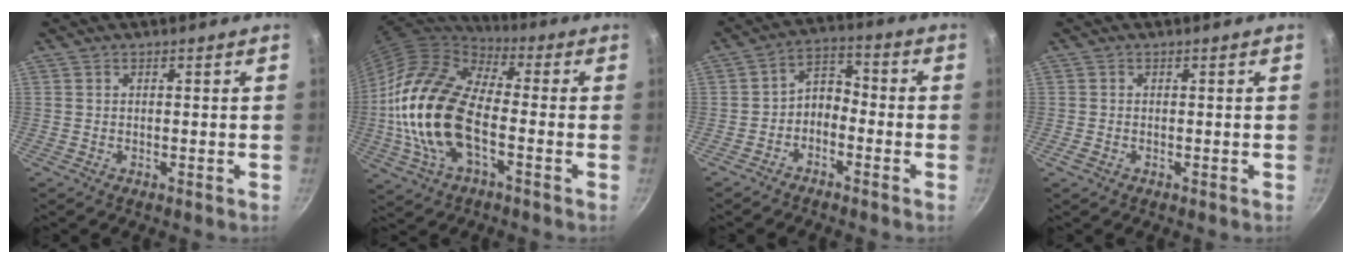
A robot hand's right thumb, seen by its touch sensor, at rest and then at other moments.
{"total": 21.3, "force": [-3.7, 11.2, 17.8], "torque": [-0.342, 0.028, -0.081]}
{"total": 5.4, "force": [-2.7, 3.5, 3.2], "torque": [-0.039, 0.050, -0.055]}
{"total": 1.3, "force": [-0.7, 0.9, 0.7], "torque": [-0.014, -0.001, -0.014]}